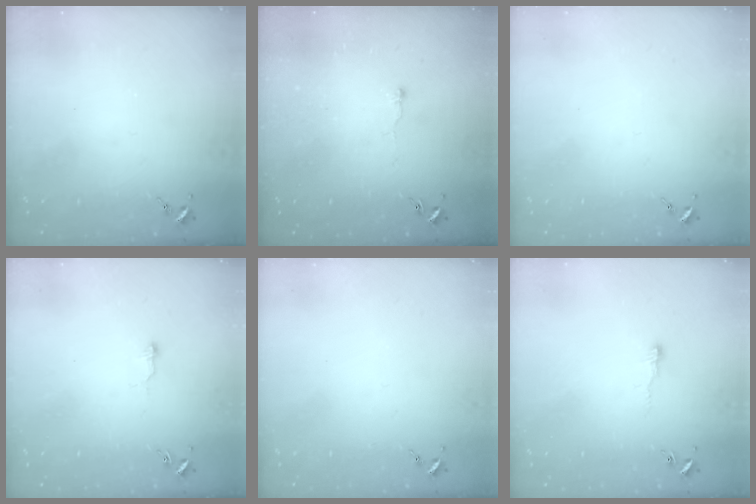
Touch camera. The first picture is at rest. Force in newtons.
{"total": 4.8, "press": 4.8, "slide": 0.4}
{"total": 0.0}
{"total": 4.1, "press": 4.1, "slide": 0.5}
{"total": 0.0}
{"total": 3.4, "press": 3.3, "slide": 0.2}